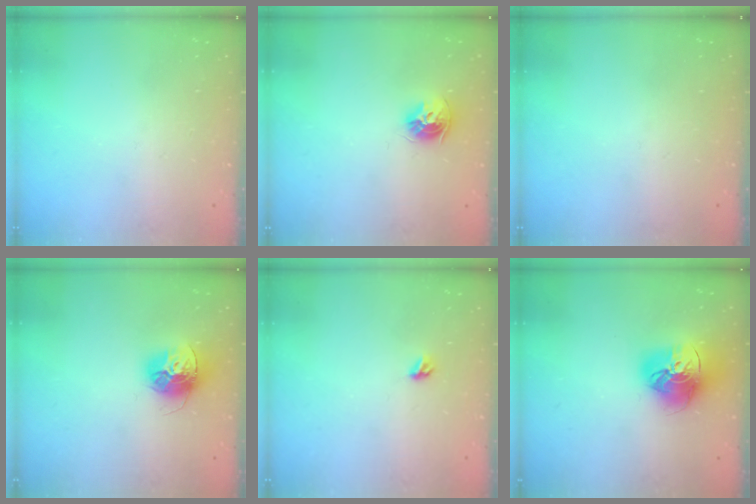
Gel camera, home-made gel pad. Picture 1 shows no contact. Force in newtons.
{"total": 8.9, "press": 8.8, "slide": 1.2}
{"total": 0.0}
{"total": 15.2, "press": 15.2, "slide": 1.4}
{"total": 3.5, "press": 3.5, "slide": 0.8}
{"total": 17.7, "press": 17.6, "slide": 1.8}